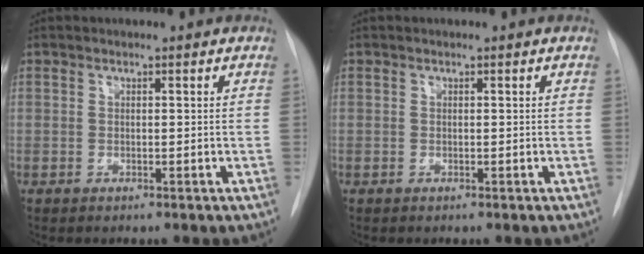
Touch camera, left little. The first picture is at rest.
{"total": 0.0}